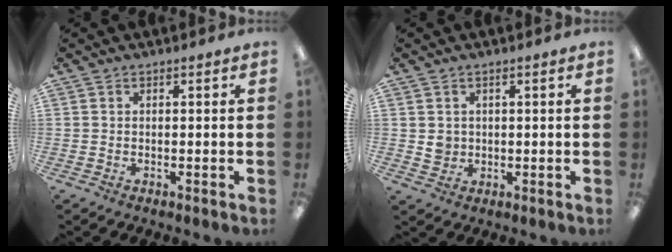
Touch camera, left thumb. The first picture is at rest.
{"total": 2.6, "force": [0.8, 2.4, 0.7], "torque": [-0.009, 0.001, 0.012]}